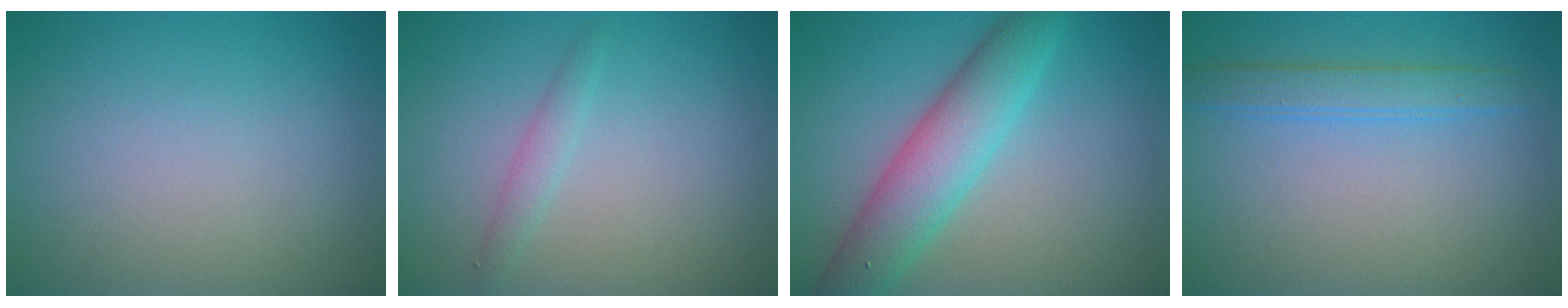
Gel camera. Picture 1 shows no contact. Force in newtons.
{"total": 1.3, "press": 1.2, "slide": 0.0}
{"total": 5.9, "press": 5.9, "slide": 0.2}
{"total": 2.5, "press": 2.5, "slide": 0.2}